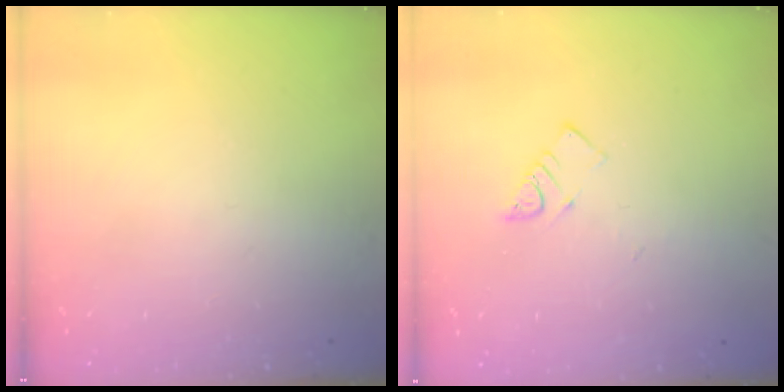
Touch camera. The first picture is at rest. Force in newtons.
{"total": 3.7, "press": 3.7, "slide": 0.4}